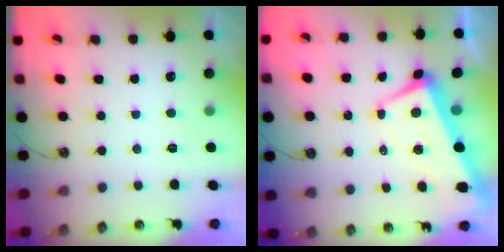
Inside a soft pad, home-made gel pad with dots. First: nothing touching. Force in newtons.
{"total": 2.0, "press": 1.6, "slide": 1.2}